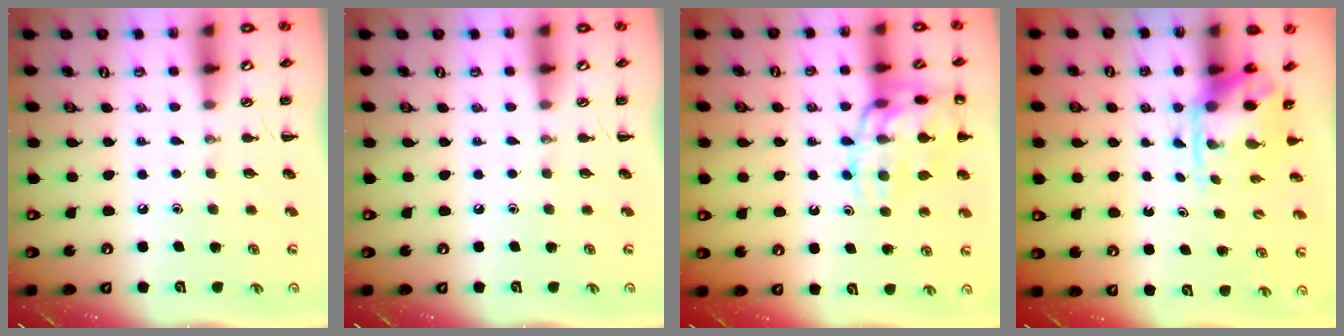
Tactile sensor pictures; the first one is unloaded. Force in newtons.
{"total": 0.0}
{"total": 17.7, "press": 17.6, "slide": 1.9}
{"total": 3.8, "press": 3.7, "slide": 0.8}